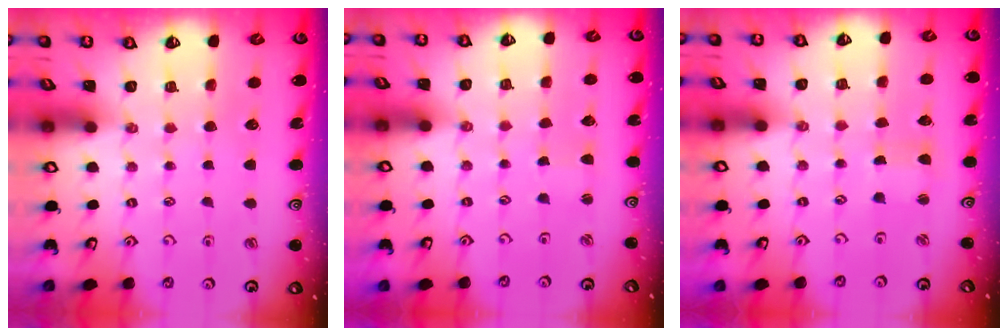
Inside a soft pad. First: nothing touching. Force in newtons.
{"total": 1.5, "press": 1.5, "slide": 0.1}
{"total": 2.3, "press": 2.3, "slide": 0.3}